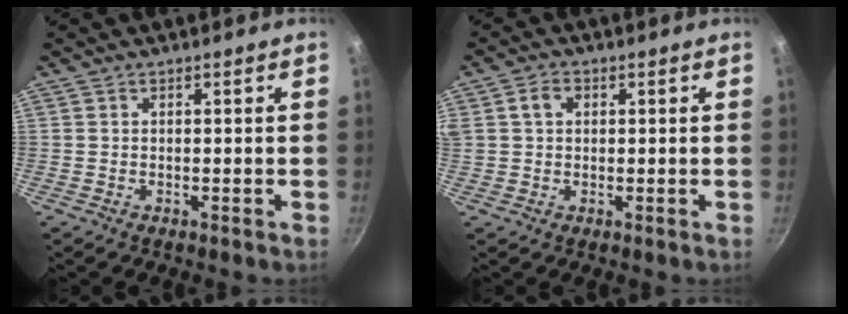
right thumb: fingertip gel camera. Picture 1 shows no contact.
{"total": 5.2, "force": [1.5, 3.8, 3.2], "torque": [-0.055, 0.013, 0.023]}